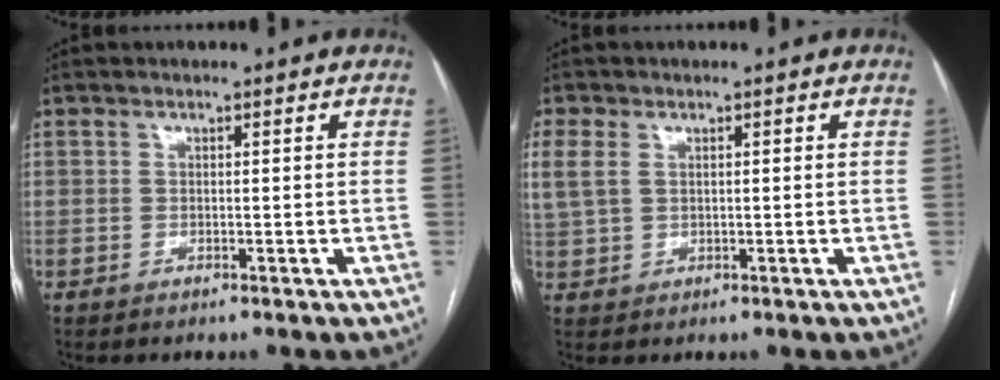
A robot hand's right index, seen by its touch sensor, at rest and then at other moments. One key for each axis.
{"total": 3.8, "fx": 1.1, "fy": 2.7, "fz": 2.5, "tx": -0.077, "ty": 0.018, "tz": 0.026}